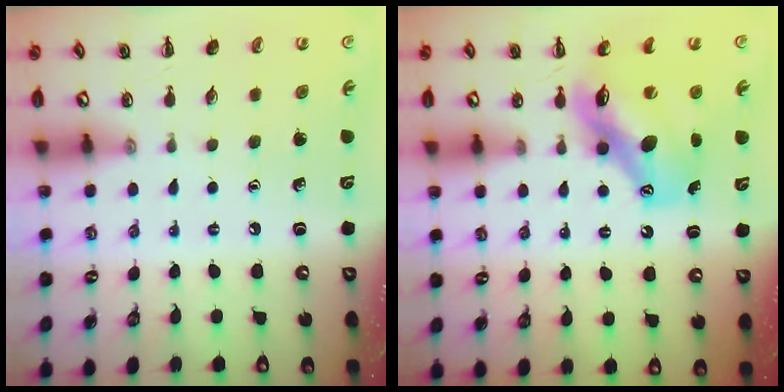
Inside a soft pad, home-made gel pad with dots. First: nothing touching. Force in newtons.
{"total": 12.2, "press": 11.6, "slide": 3.5}